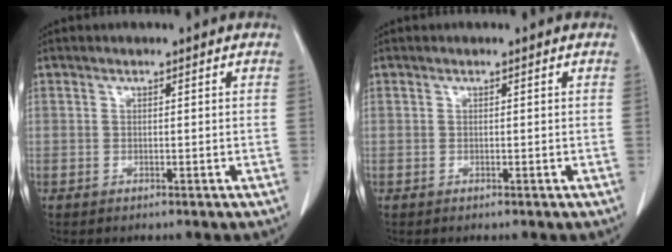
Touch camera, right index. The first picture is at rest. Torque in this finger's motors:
{"motor_torque": [0.00, 0.00, 0.00, 0.00]}